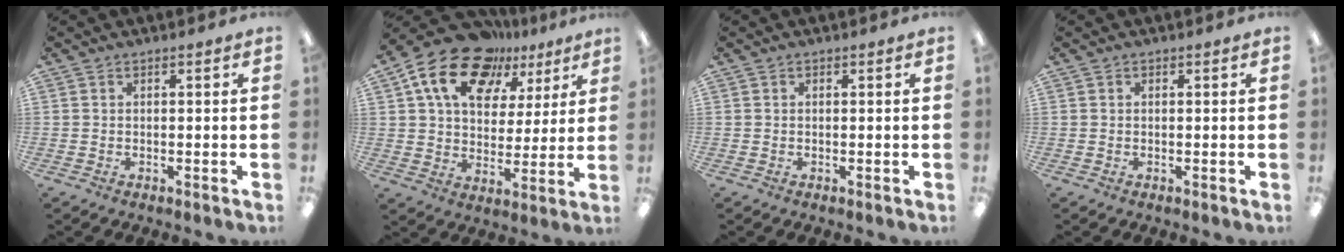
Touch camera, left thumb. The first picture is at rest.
{"total": 18.2, "force": [11.3, 11.0, 9.0], "torque": [-0.166, -0.056, 0.203]}
{"total": 0.0}
{"total": 0.0}